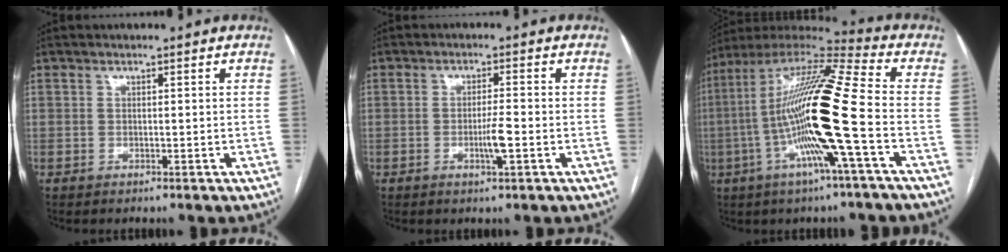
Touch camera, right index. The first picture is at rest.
{"total": 3.6, "force": [-1.1, 0.1, 3.4], "torque": [-0.063, -0.005, -0.019]}
{"total": 20.1, "force": [-3.8, 0.1, 19.8], "torque": [-0.382, -0.002, -0.085]}